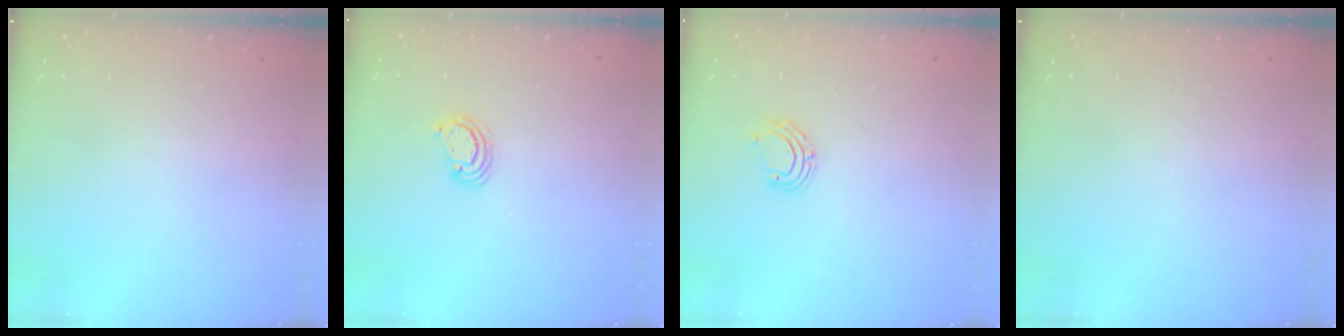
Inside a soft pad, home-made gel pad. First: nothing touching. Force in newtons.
{"total": 3.5, "press": 3.5, "slide": 0.3}
{"total": 6.0, "press": 5.9, "slide": 1.1}
{"total": 0.0}